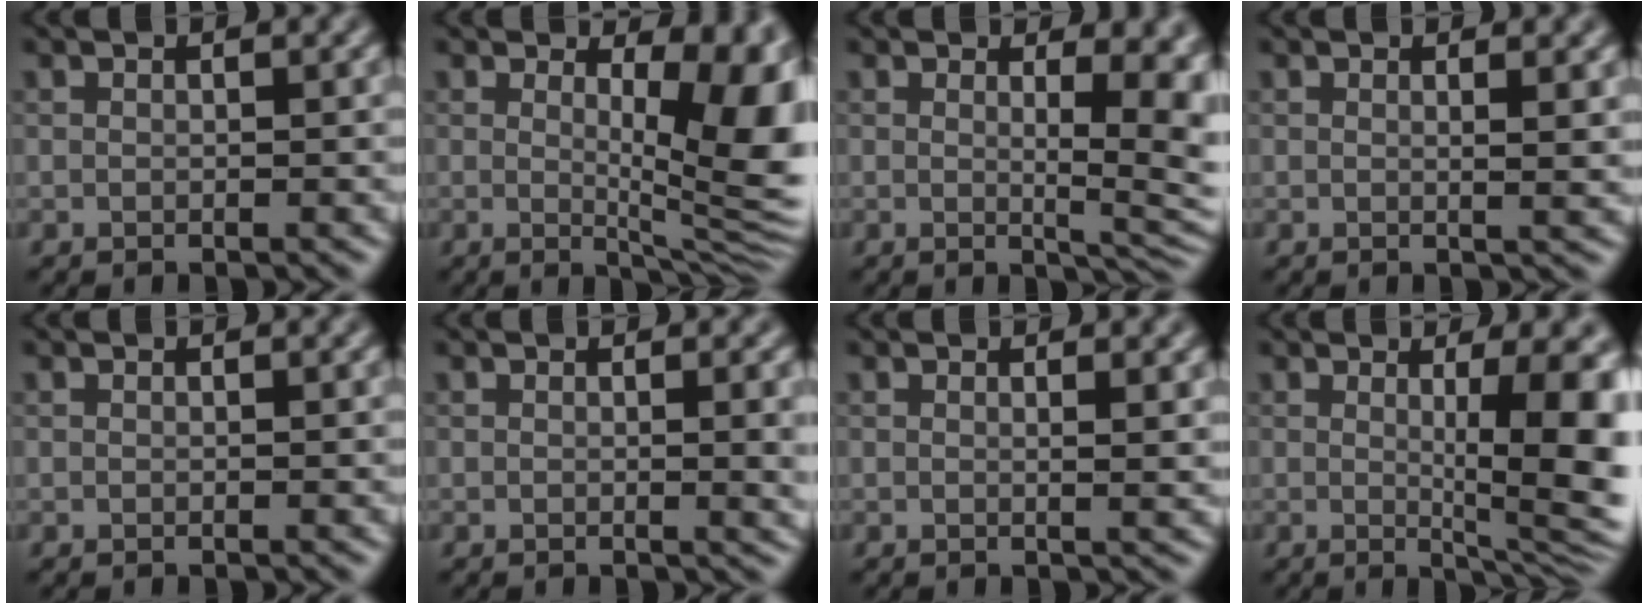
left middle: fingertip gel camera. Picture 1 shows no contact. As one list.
[{"total": 10.1, "force": [1.6, 3.7, 9.3], "torque": [-0.100, -0.014, 0.031]}, {"total": 7.8, "force": [1.5, 3.0, 7.1], "torque": [-0.066, -0.008, 0.024]}, {"total": 2.0, "force": [0.7, 0.7, 1.7], "torque": [-0.016, 0.001, 0.007]}, {"total": 0.0}, {"total": 2.8, "force": [0.2, 0.9, 2.7], "torque": [-0.026, -0.001, 0.001]}, {"total": 1.6, "force": [0.6, 0.6, 1.4], "torque": [-0.012, 0.001, 0.004]}, {"total": 9.7, "force": [0.6, 2.6, 9.4], "torque": [-0.120, -0.011, 0.015]}]